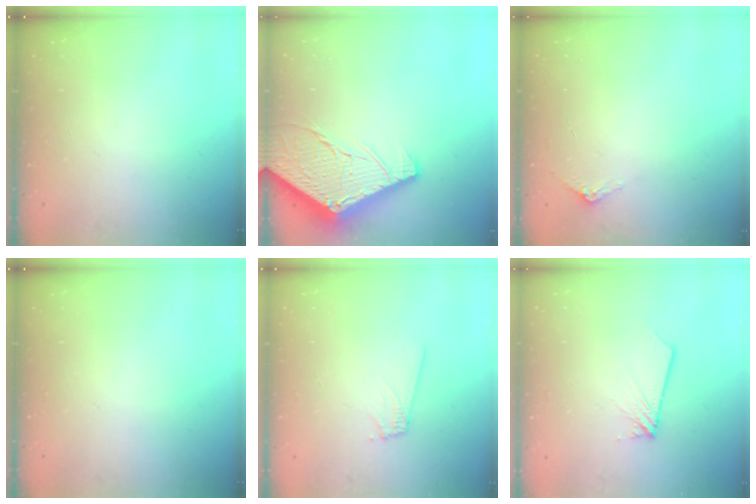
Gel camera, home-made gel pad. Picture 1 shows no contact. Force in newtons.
{"total": 15.4, "press": 15.3, "slide": 1.6}
{"total": 2.9, "press": 2.9, "slide": 0.2}
{"total": 0.0}
{"total": 5.8, "press": 5.7, "slide": 1.0}
{"total": 1.9, "press": 1.9, "slide": 0.1}